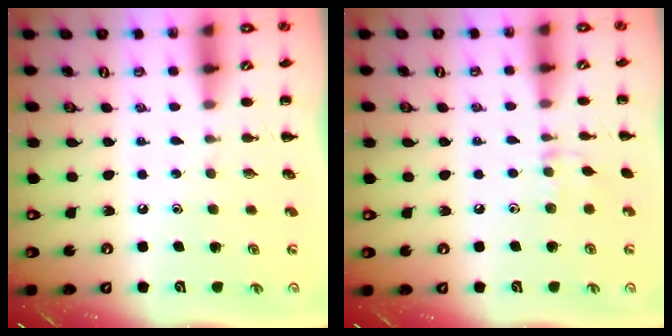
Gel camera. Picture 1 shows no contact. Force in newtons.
{"total": 5.7, "press": 5.2, "slide": 2.1}